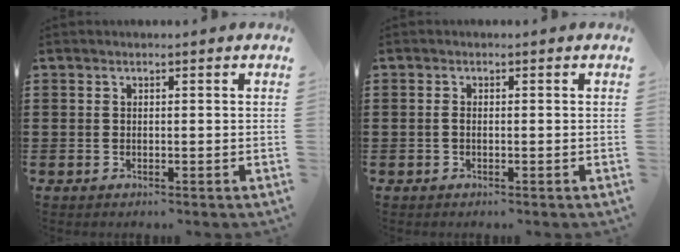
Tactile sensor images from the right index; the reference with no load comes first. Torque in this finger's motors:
{"motor_torque": [-0.02, 0.17, 0.01, 0.02]}